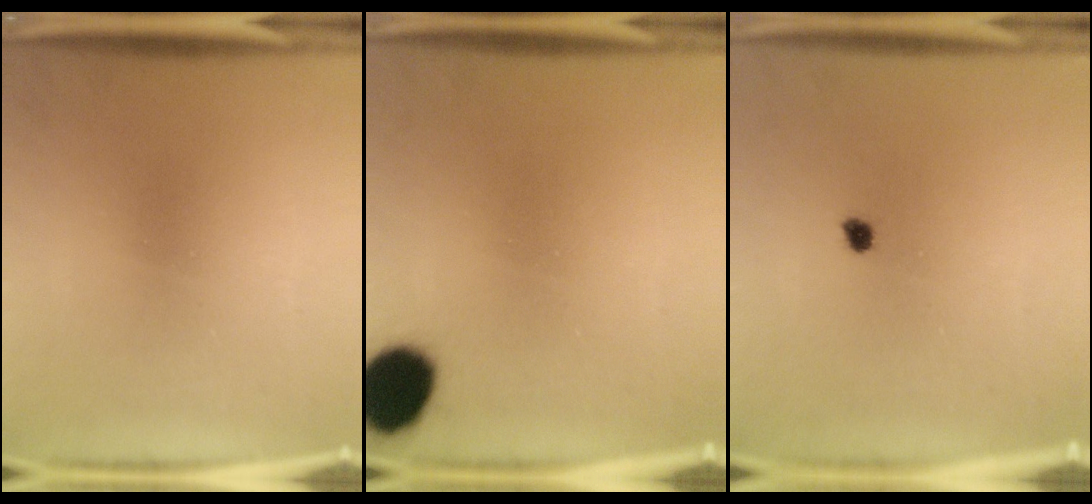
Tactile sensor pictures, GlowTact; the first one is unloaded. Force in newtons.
{"total": 11.2}
{"total": 1.8}